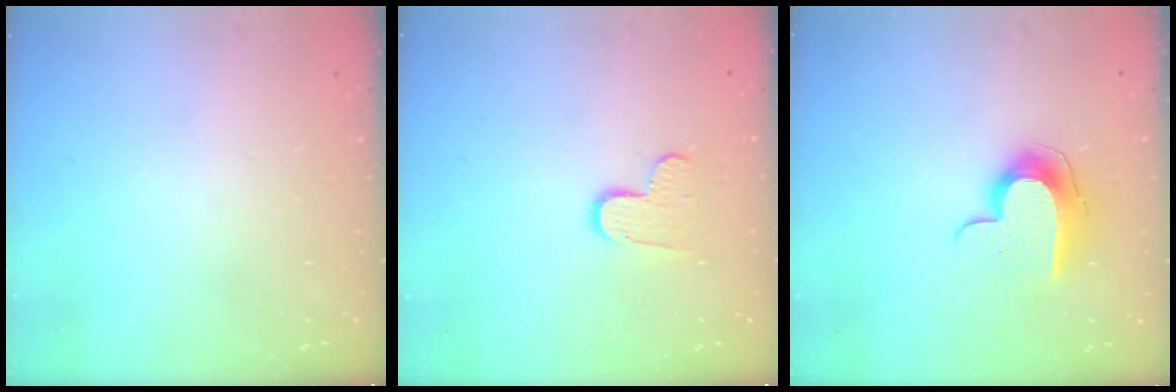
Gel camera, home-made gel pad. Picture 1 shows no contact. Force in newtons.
{"total": 8.3, "press": 8.3, "slide": 0.6}
{"total": 10.1, "press": 10.0, "slide": 1.0}